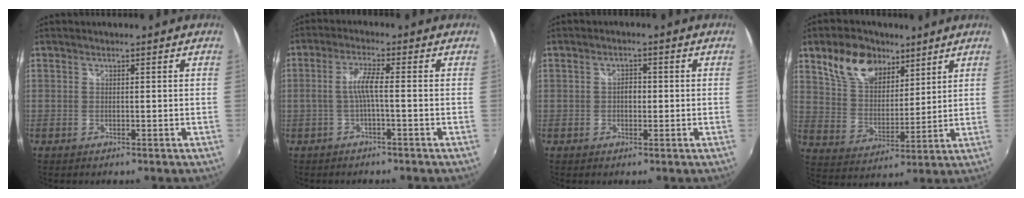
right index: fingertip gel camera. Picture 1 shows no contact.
{"total": 3.6, "force": [-1.2, -0.1, 3.4], "torque": [-0.077, 0.006, -0.023]}
{"total": 2.1, "force": [-0.2, 1.5, 1.5], "torque": [-0.024, 0.006, -0.005]}
{"total": 13.0, "force": [7.9, 7.6, 6.8], "torque": [-0.132, 0.027, 0.152]}